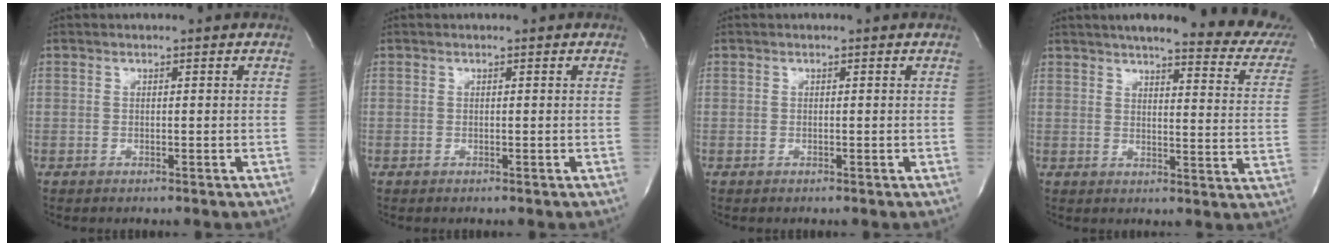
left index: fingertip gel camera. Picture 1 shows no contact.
{"total": 0.0}
{"total": 0.0}
{"total": 21.2, "force": [18.0, 3.3, 10.6], "torque": [-0.130, -0.043, 0.195]}